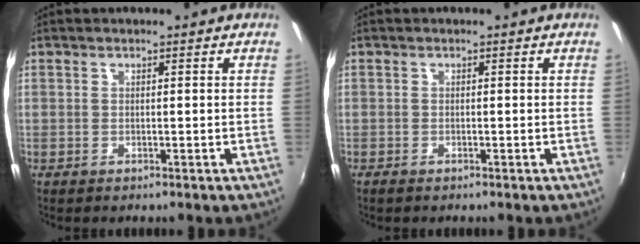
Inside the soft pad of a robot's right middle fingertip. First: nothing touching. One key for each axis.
{"total": 1.1, "fx": -0.9, "fy": 0.4, "fz": 0.6, "tx": -0.013, "ty": -0.005, "tz": -0.017}